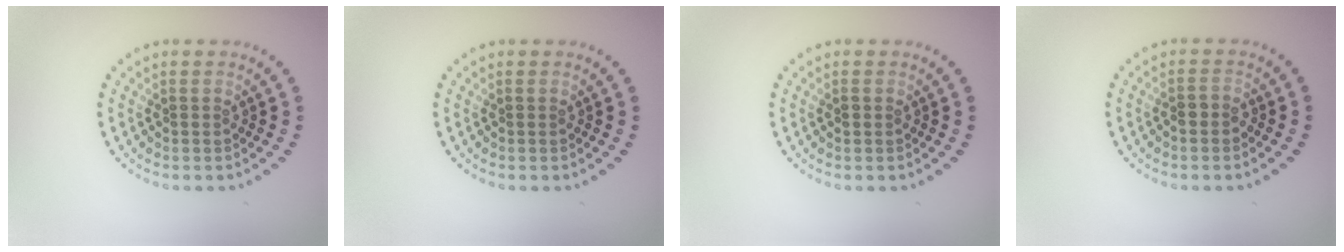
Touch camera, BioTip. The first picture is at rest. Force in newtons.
{"total": 0.0}
{"total": 0.6, "press": 0.6, "slide": 0.1}
{"total": 0.9, "press": 0.7, "slide": 0.6}